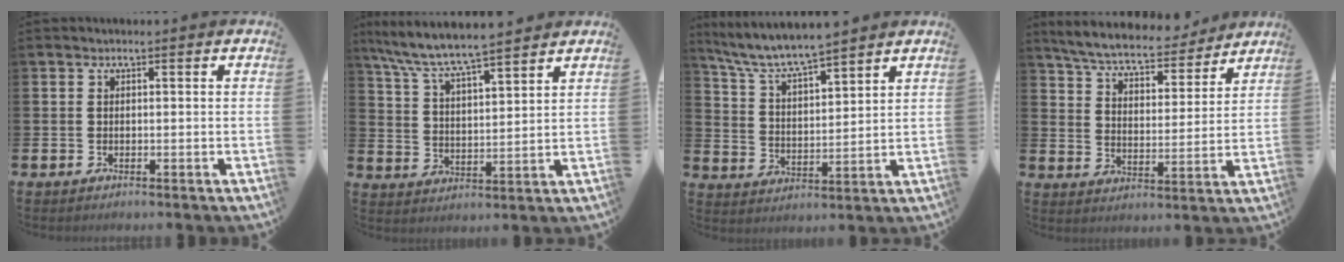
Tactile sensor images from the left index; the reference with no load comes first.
{"total": 7.5, "force": [7.2, 0.5, 2.2], "torque": [-0.077, -0.042, 0.126]}
{"total": 6.8, "force": [6.5, 0.5, 2.2], "torque": [-0.072, -0.038, 0.113]}
{"total": 7.0, "force": [6.7, 1.0, 1.9], "torque": [-0.073, -0.047, 0.114]}